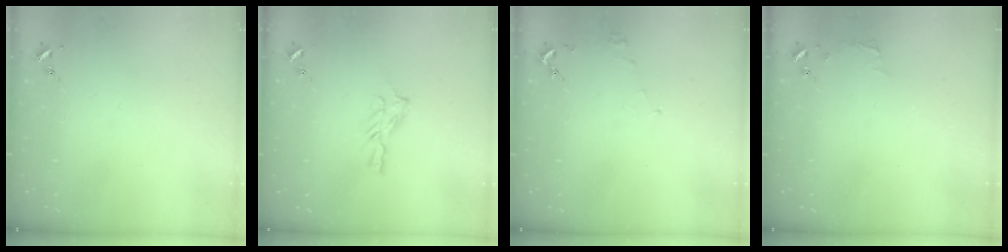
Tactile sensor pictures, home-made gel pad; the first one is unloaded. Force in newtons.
{"total": 4.7, "press": 4.7, "slide": 0.5}
{"total": 3.7, "press": 3.7, "slide": 0.5}
{"total": 3.8, "press": 3.7, "slide": 0.4}